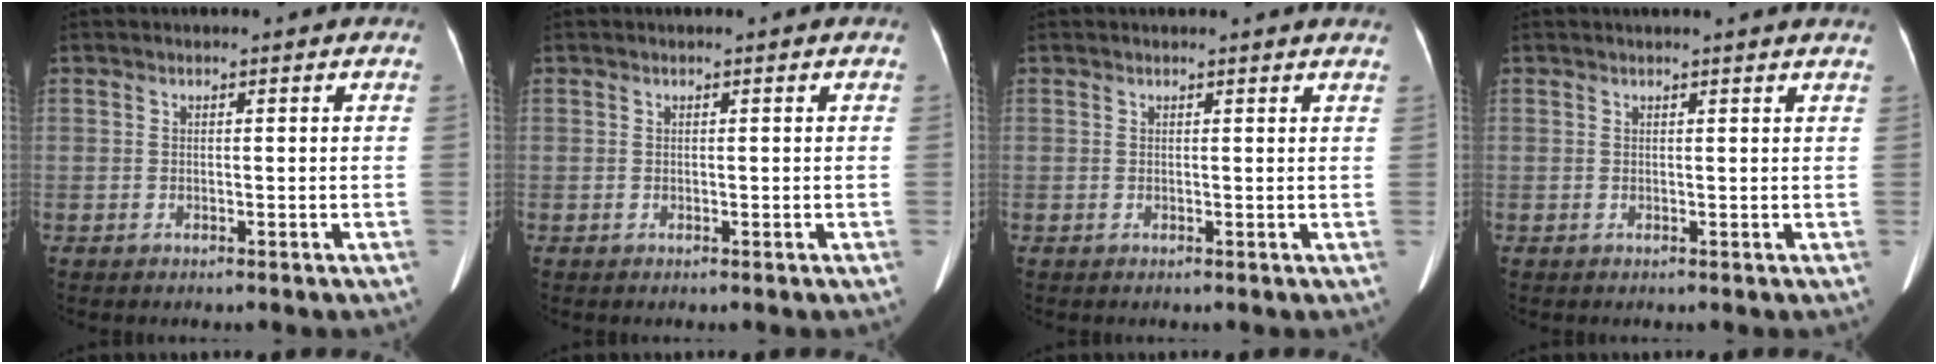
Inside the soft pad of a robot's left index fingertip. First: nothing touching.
{"total": 0.0}
{"total": 3.1, "force": [2.9, -0.3, 0.9], "torque": [-0.015, 0.002, 0.022]}
{"total": 4.8, "force": [4.5, -0.4, 1.8], "torque": [-0.021, 0.013, 0.040]}